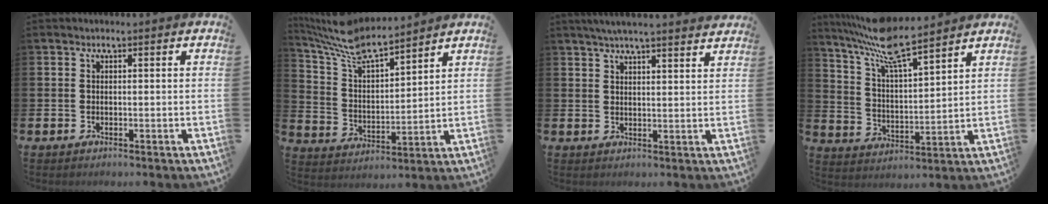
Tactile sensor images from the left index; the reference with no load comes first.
{"total": 8.5, "force": [7.8, 1.7, 2.7], "torque": [-0.089, -0.046, 0.142]}
{"total": 4.5, "force": [4.3, -0.3, 1.3], "torque": [-0.035, -0.014, 0.077]}
{"total": 9.5, "force": [8.6, 1.2, 4.0], "torque": [-0.102, -0.046, 0.151]}